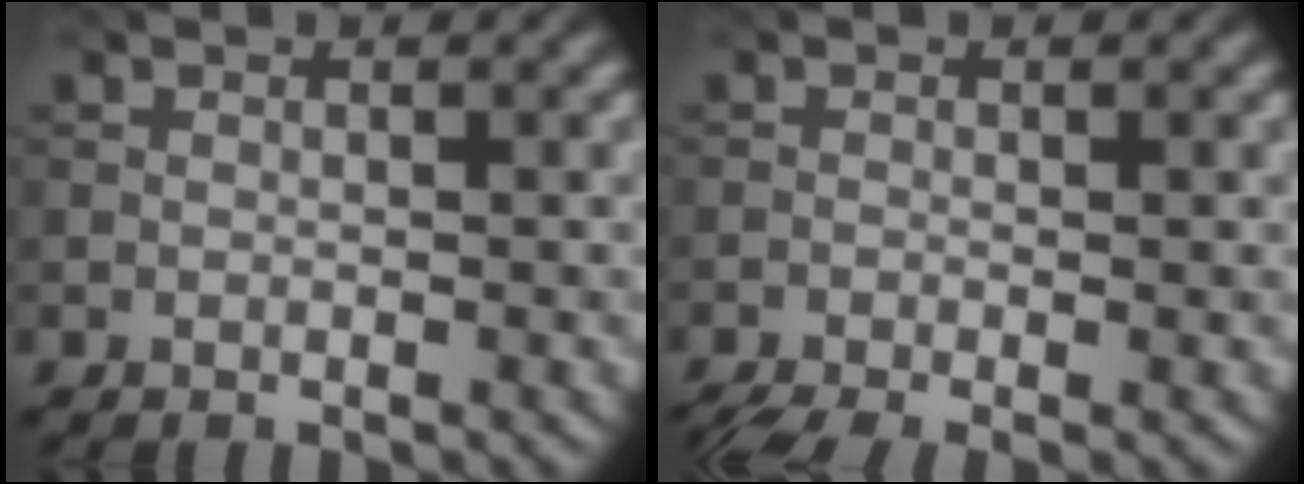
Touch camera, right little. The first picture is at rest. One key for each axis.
{"total": 3.1, "fx": -2.2, "fy": 0.6, "fz": 2.1, "tx": -0.038, "ty": -0.012, "tz": -0.042}